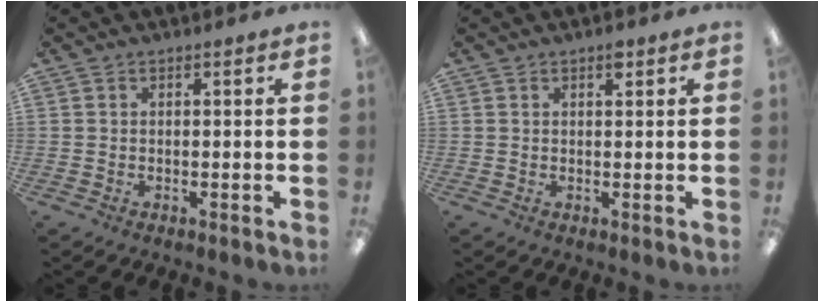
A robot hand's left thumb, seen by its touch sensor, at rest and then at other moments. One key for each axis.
{"total": 1.9, "fx": 1.2, "fy": 0.7, "fz": 1.2, "tx": -0.011, "ty": -0.004, "tz": 0.017}